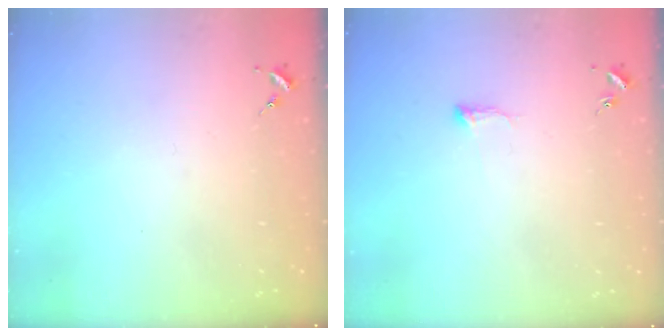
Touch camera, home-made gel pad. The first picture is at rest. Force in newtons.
{"total": 5.3, "press": 5.3, "slide": 0.7}